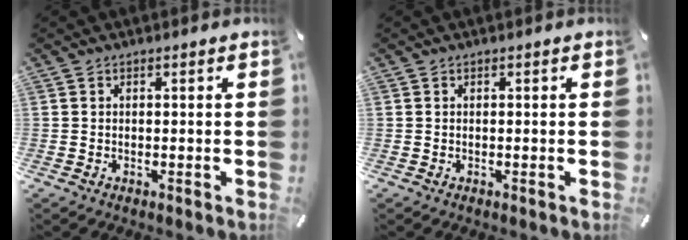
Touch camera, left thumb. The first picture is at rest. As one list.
[{"total": 0.0}]